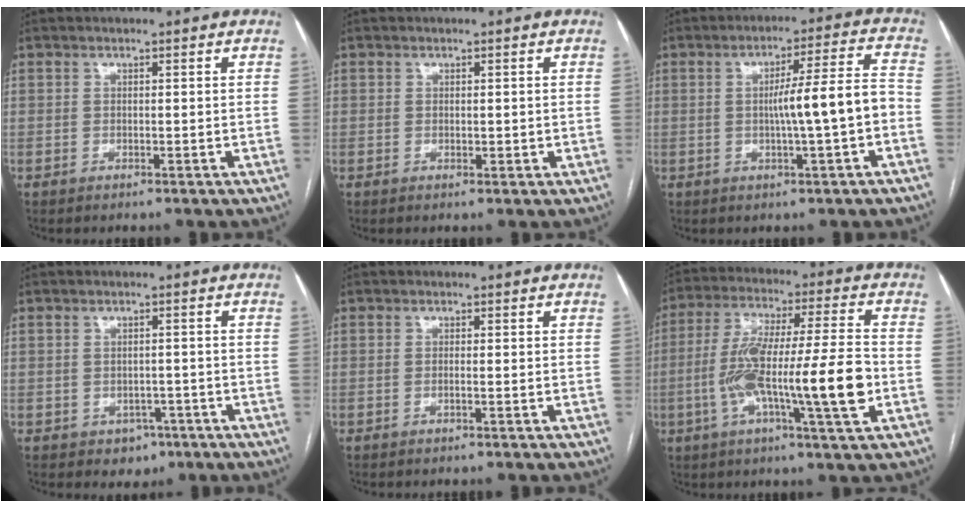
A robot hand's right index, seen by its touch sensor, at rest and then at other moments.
{"total": 1.1, "force": [0.1, 0.8, 0.8], "torque": [-0.011, -0.002, 0.003]}
{"total": 8.7, "force": [-1.4, -0.3, 8.6], "torque": [-0.132, 0.014, -0.020]}
{"total": 3.4, "force": [-1.6, 2.8, 1.1], "torque": [-0.006, 0.009, -0.011]}
{"total": 0.5, "force": [-0.2, 0.0, 0.5], "torque": [-0.010, 0.000, -0.003]}
{"total": 16.8, "force": [-3.6, 1.0, 16.3], "torque": [-0.295, 0.007, -0.064]}